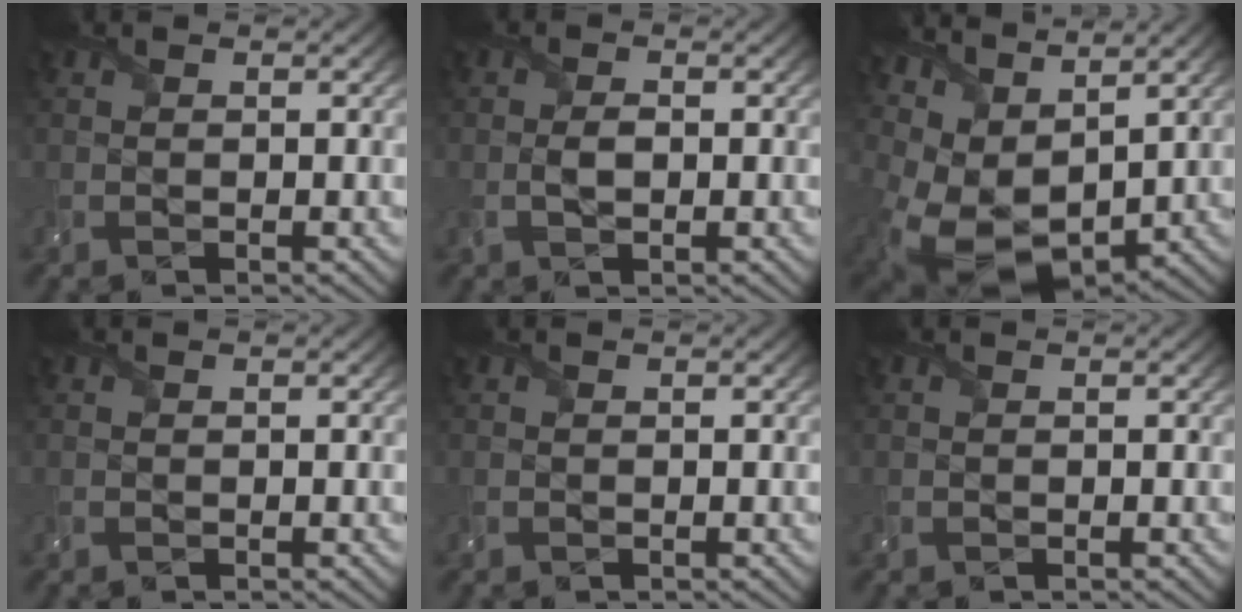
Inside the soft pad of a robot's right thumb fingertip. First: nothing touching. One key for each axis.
{"total": 2.0, "fx": -0.3, "fy": 1.1, "fz": 1.7, "tx": -0.037, "ty": -0.002, "tz": -0.006}
{"total": 11.5, "fx": 4.0, "fy": 7.1, "fz": 8.2, "tx": -0.203, "ty": -0.014, "tz": 0.090}
{"total": 0.0}
{"total": 0.0}
{"total": 0.0}